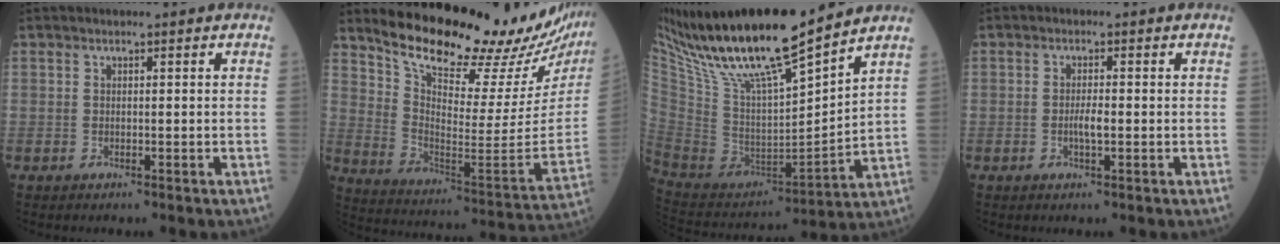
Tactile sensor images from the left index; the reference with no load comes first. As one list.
[{"total": 24.9, "force": [22.1, 4.5, 10.4], "torque": [-0.169, -0.095, 0.302]}, {"total": 20.6, "force": [16.2, 1.7, 12.7], "torque": [-0.238, -0.006, 0.306]}, {"total": 2.1, "force": [-0.7, 0.4, 2.0], "torque": [-0.038, -0.001, -0.014]}]